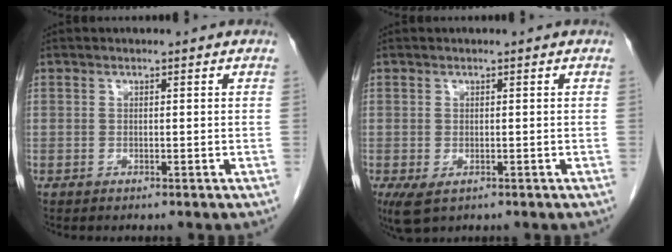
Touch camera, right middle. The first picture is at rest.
{"total": 4.0, "force": [-1.8, 2.3, 2.8], "torque": [-0.054, -0.013, -0.023]}